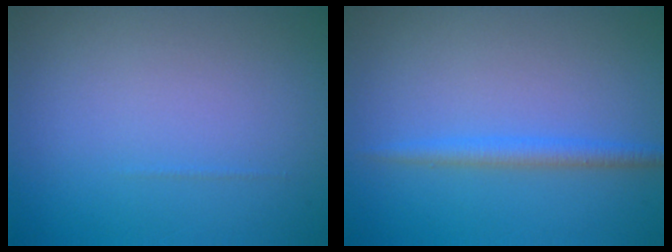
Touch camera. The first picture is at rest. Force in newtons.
{"total": 1.9, "press": 1.9, "slide": 0.0}